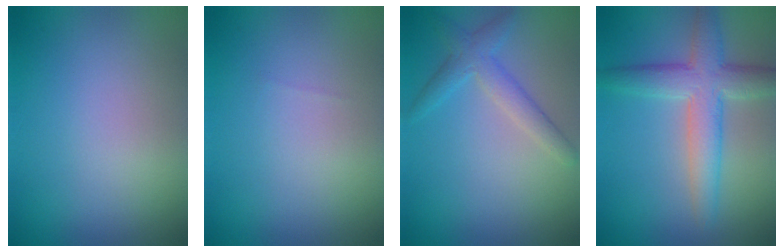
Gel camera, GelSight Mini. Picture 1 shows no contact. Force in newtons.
{"total": 0.0}
{"total": 2.7, "press": 2.7, "slide": 0.1}
{"total": 5.4, "press": 5.4, "slide": 0.1}